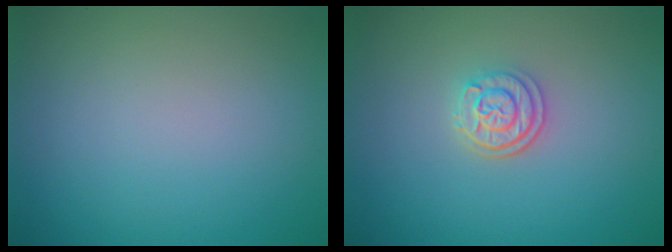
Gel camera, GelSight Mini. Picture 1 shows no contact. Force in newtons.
{"total": 2.6, "press": 2.2, "slide": 1.3}